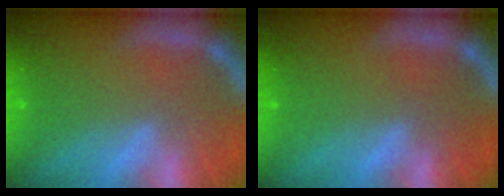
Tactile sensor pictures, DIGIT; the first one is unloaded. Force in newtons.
{"total": 0.0}